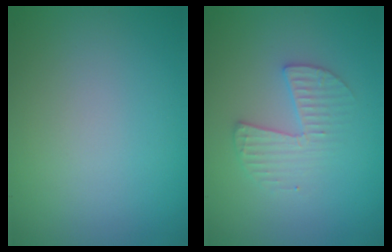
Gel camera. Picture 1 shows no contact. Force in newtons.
{"total": 2.7, "press": 2.7, "slide": 0.3}